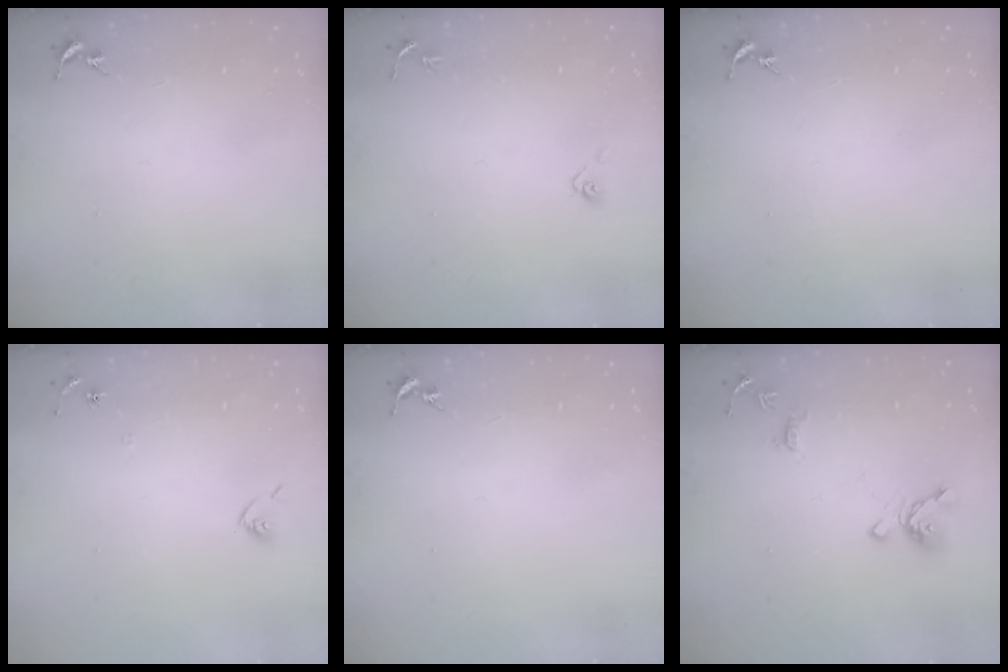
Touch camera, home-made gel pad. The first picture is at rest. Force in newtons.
{"total": 4.0, "press": 3.4, "slide": 2.0}
{"total": 0.0}
{"total": 6.1, "press": 6.1, "slide": 0.5}
{"total": 0.0}
{"total": 12.7, "press": 12.6, "slide": 1.5}